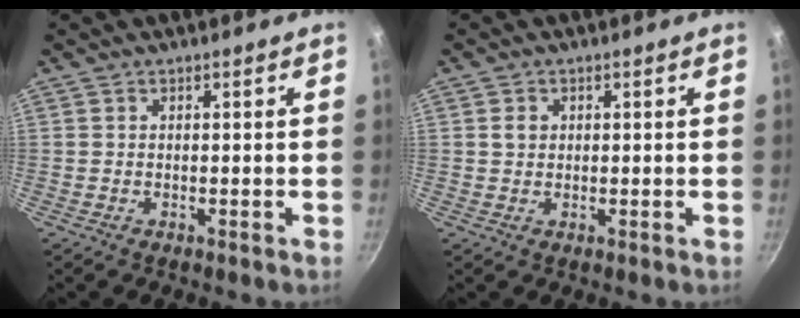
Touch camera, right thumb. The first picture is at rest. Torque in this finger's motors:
{"motor_torque": [-0.06, 0.47, 0.18, -0.50, -0.01]}